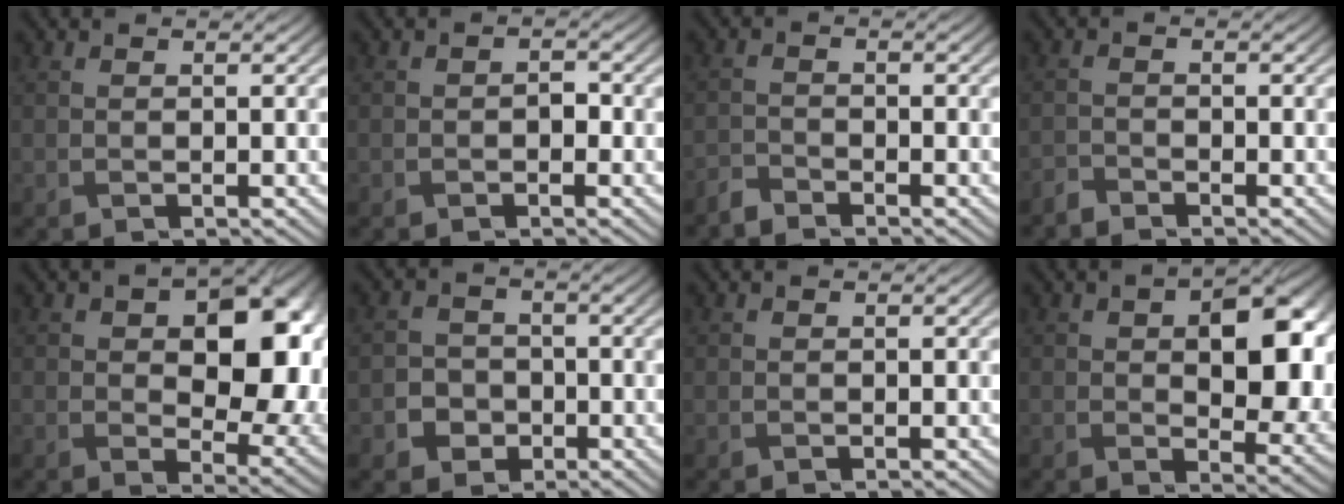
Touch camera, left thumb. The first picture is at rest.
{"total": 1.2, "force": [-0.4, 0.8, 0.7], "torque": [-0.012, 0.000, -0.010]}
{"total": 2.1, "force": [-2.0, 0.3, 0.4], "torque": [-0.010, -0.005, -0.051]}
{"total": 1.7, "force": [-1.6, 0.2, 0.2], "torque": [-0.007, -0.005, -0.041]}
{"total": 12.3, "force": [1.6, 7.3, 9.8], "torque": [-0.133, -0.021, 0.038]}
{"total": 3.5, "force": [-1.3, 3.0, 1.1], "torque": [-0.010, -0.002, -0.035]}
{"total": 0.0}
{"total": 10.2, "force": [1.3, 5.8, 8.3], "torque": [-0.123, -0.017, 0.031]}